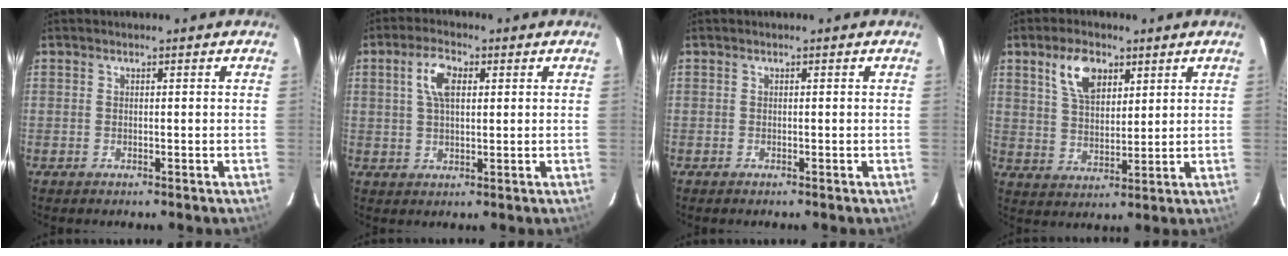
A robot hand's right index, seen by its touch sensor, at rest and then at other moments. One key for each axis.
{"total": 5.8, "fx": 1.8, "fy": 2.8, "fz": 4.7, "tx": -0.088, "ty": 0.013, "tz": 0.034}
{"total": 0.0}
{"total": 8.6, "fx": 4.5, "fy": 4.6, "fz": 5.6, "tx": -0.104, "ty": 0.013, "tz": 0.086}